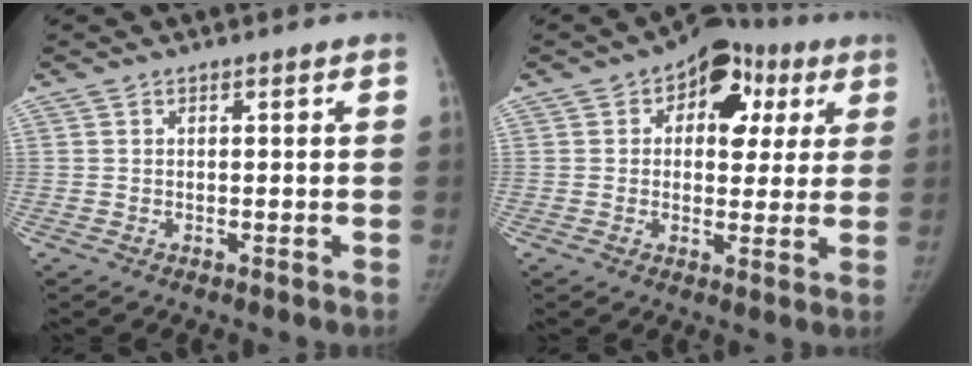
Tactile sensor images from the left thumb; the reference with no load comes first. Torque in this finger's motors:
{"motor_torque": [1.15, 1.06, 0.86, -0.41, 0.26]}